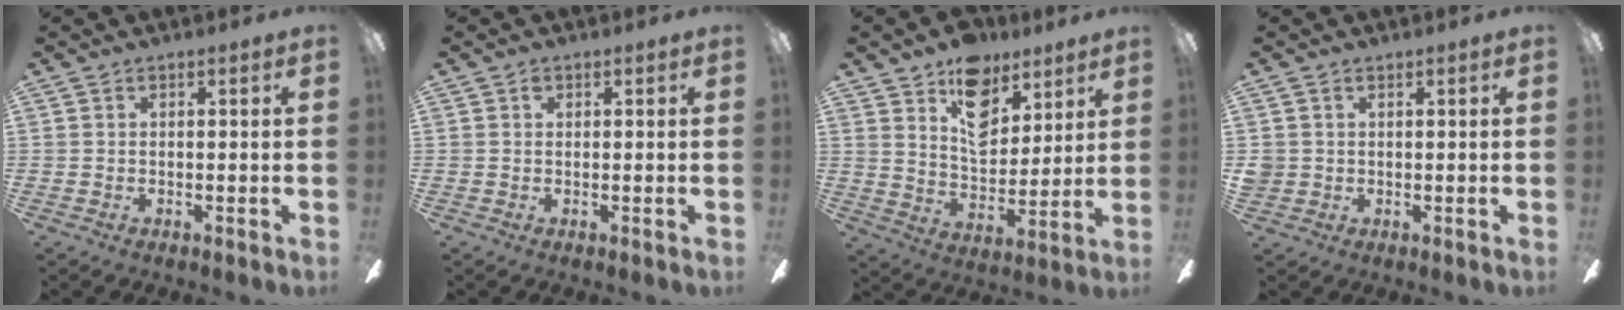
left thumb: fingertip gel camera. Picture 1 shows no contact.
{"total": 0.8, "force": [0.4, 0.6, 0.4], "torque": [-0.010, 0.002, 0.007]}
{"total": 14.0, "force": [9.0, 8.3, 6.7], "torque": [-0.090, -0.050, 0.165]}
{"total": 2.4, "force": [0.8, 2.2, 0.1], "torque": [-0.006, 0.003, 0.018]}